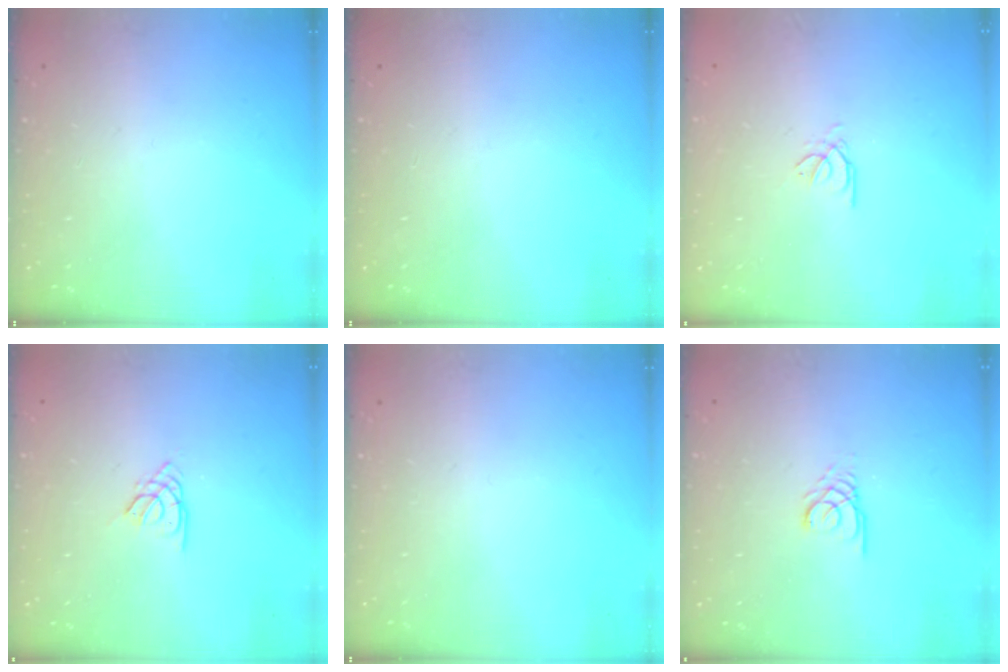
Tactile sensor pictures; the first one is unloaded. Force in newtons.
{"total": 0.0}
{"total": 0.7, "press": 0.6, "slide": 0.4}
{"total": 2.5, "press": 2.4, "slide": 0.5}
{"total": 0.0}
{"total": 2.7, "press": 2.7, "slide": 0.3}